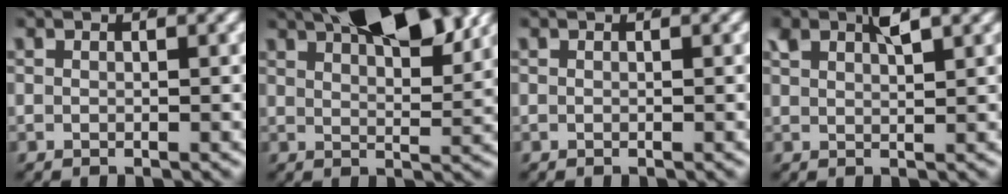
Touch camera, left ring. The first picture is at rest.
{"total": 8.9, "force": [5.4, 2.8, 6.4], "torque": [-0.088, 0.003, 0.087]}
{"total": 0.0}
{"total": 2.3, "force": [1.9, -0.2, 1.4], "torque": [-0.021, 0.001, 0.038]}